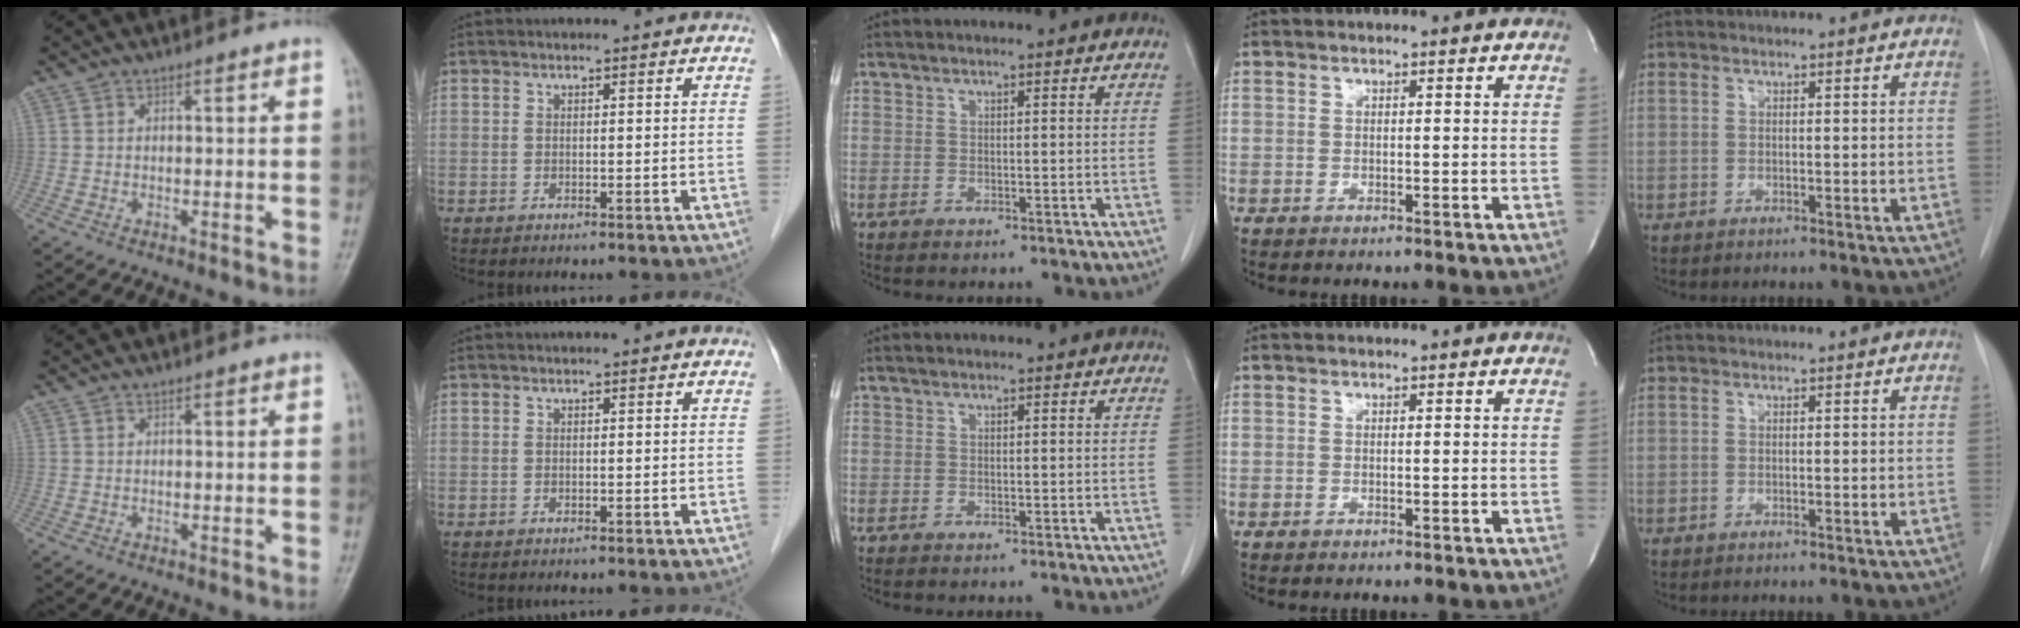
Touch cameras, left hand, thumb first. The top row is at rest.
{}